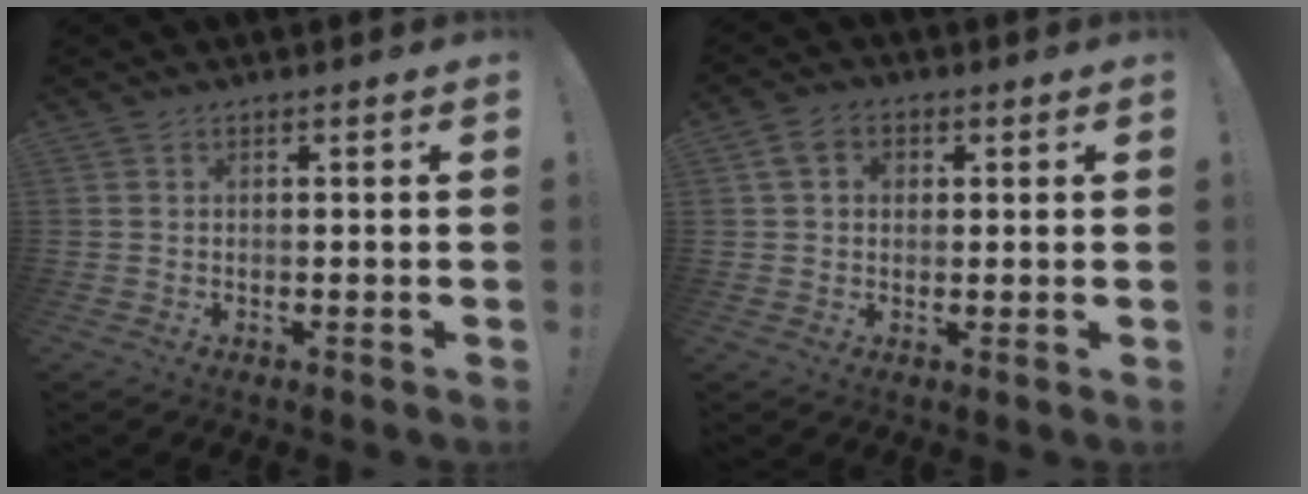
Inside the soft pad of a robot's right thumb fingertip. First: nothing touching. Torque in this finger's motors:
{"motor_torque": [0.09, -0.06, 0.10, 0.10, 0.13]}